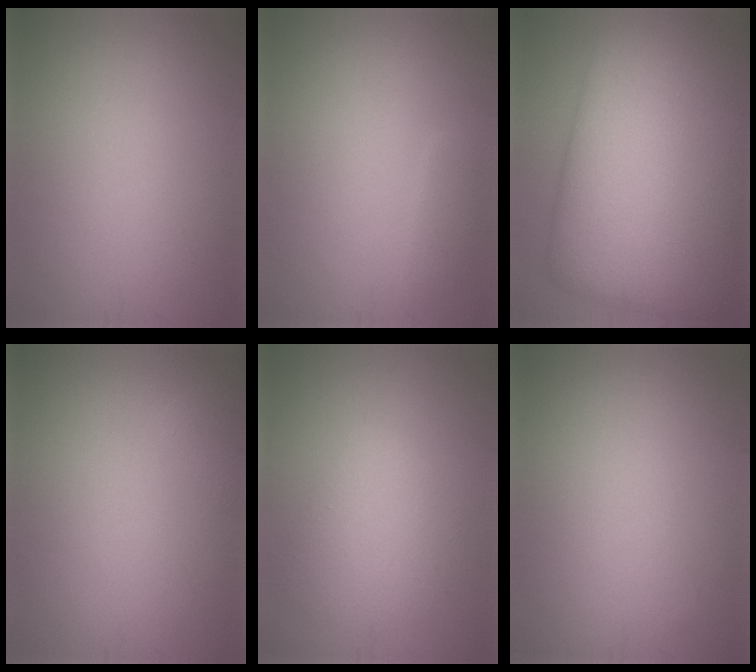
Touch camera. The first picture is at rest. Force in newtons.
{"total": 1.2, "press": 1.2, "slide": 0.2}
{"total": 20.2, "press": 20.2, "slide": 0.5}
{"total": 1.6, "press": 1.6, "slide": 0.2}
{"total": 3.9, "press": 3.9, "slide": 0.3}
{"total": 0.0}